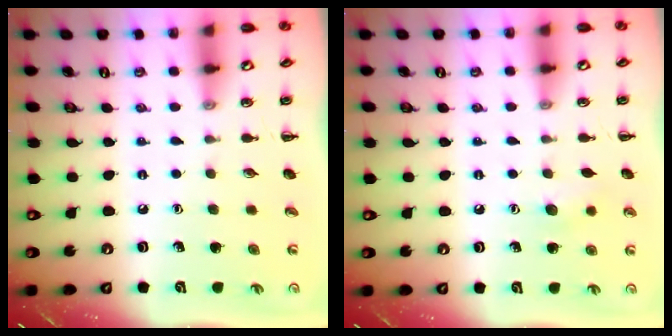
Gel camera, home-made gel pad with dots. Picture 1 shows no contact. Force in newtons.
{"total": 5.4, "press": 5.3, "slide": 1.3}